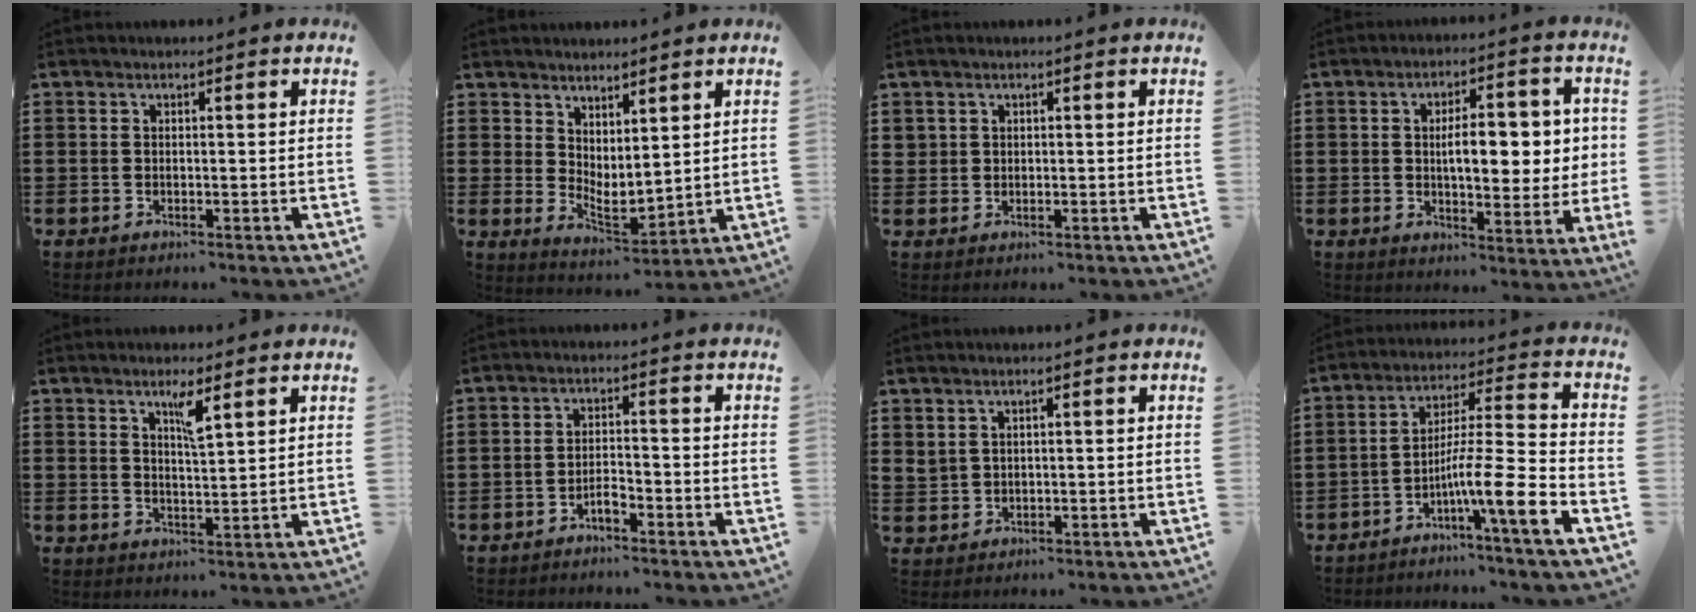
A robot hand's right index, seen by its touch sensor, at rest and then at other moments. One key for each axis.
{"total": 3.0, "fx": 2.6, "fy": 1.0, "fz": 1.0, "tx": -0.033, "ty": -0.016, "tz": 0.049}
{"total": 1.1, "fx": 0.7, "fy": 0.9, "fz": 0.1, "tx": -0.003, "ty": 0.002, "tz": 0.014}
{"total": 8.6, "fx": 1.1, "fy": 2.9, "fz": 8.1, "tx": -0.127, "ty": 0.001, "tz": 0.011}
{"total": 3.6, "fx": 2.2, "fy": 0.5, "fz": 2.8, "tx": -0.044, "ty": -0.004, "tz": 0.034}
{"total": 2.1, "fx": -1.7, "fy": 0.6, "fz": 1.1, "tx": -0.025, "ty": 0.003, "tz": -0.034}
{"total": 1.7, "fx": 1.4, "fy": 1.0, "fz": 0.3, "tx": -0.010, "ty": 0.003, "tz": 0.028}
{"total": 10.0, "fx": -5.3, "fy": 0.2, "fz": 8.5, "tx": -0.151, "ty": -0.013, "tz": -0.098}